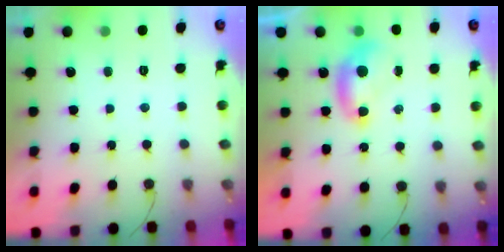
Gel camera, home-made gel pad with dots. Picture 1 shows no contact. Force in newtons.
{"total": 6.4, "press": 6.4, "slide": 0.9}